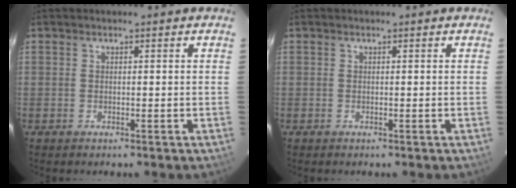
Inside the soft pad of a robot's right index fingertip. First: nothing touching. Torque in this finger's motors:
{"motor_torque": [0.00, 0.00, 0.01, 0.00]}